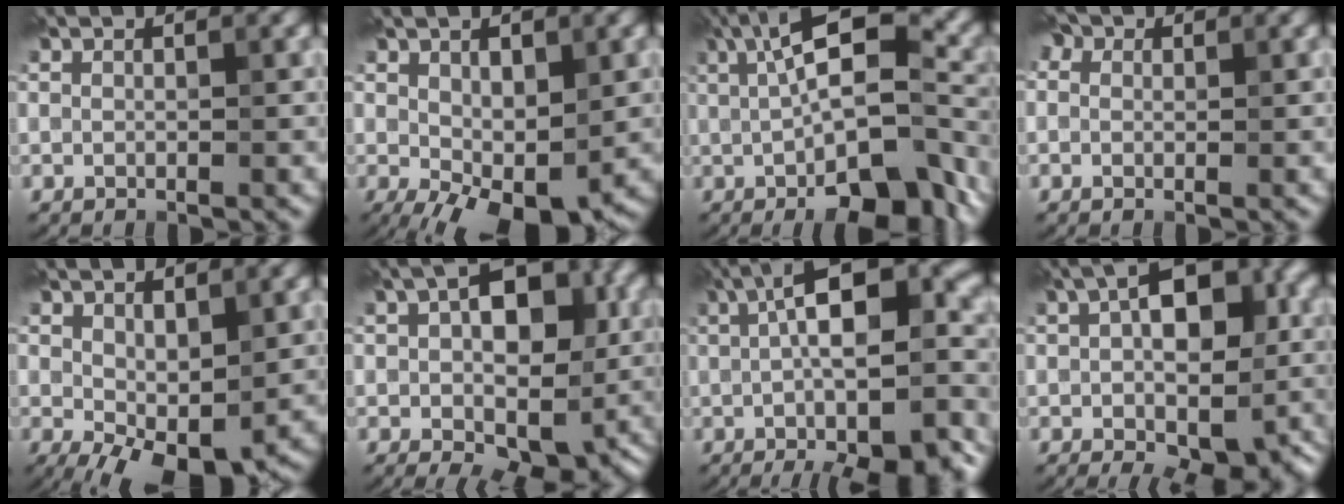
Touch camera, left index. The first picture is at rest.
{"total": 8.5, "force": [-2.0, 4.4, 7.0], "torque": [-0.115, -0.014, -0.021]}
{"total": 13.3, "force": [-1.3, 4.4, 12.5], "torque": [-0.173, 0.014, -0.009]}
{"total": 2.3, "force": [0.9, 1.8, 1.1], "torque": [-0.009, 0.015, -0.016]}
{"total": 6.8, "force": [-1.3, 3.5, 5.7], "torque": [-0.110, -0.014, -0.009]}
{"total": 14.0, "force": [0.1, 8.3, 11.3], "torque": [-0.144, -0.004, 0.014]}
{"total": 15.2, "force": [-2.3, 5.0, 14.2], "torque": [-0.181, 0.020, -0.016]}
{"total": 15.0, "force": [-1.0, 8.3, 12.5], "torque": [-0.168, 0.001, -0.001]}